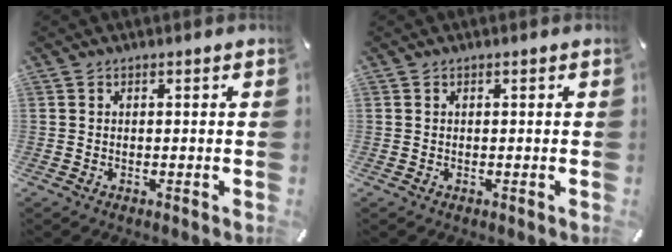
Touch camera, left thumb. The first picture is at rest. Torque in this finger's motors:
{"motor_torque": [0.03, 0.05, -0.05, 0.02, -0.01]}